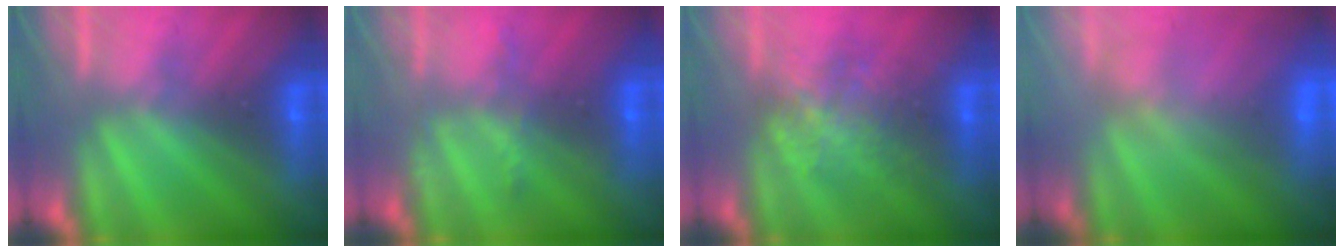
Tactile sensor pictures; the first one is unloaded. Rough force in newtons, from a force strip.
{"total": 2.3}
{"total": 2.2}
{"total": 6.3}